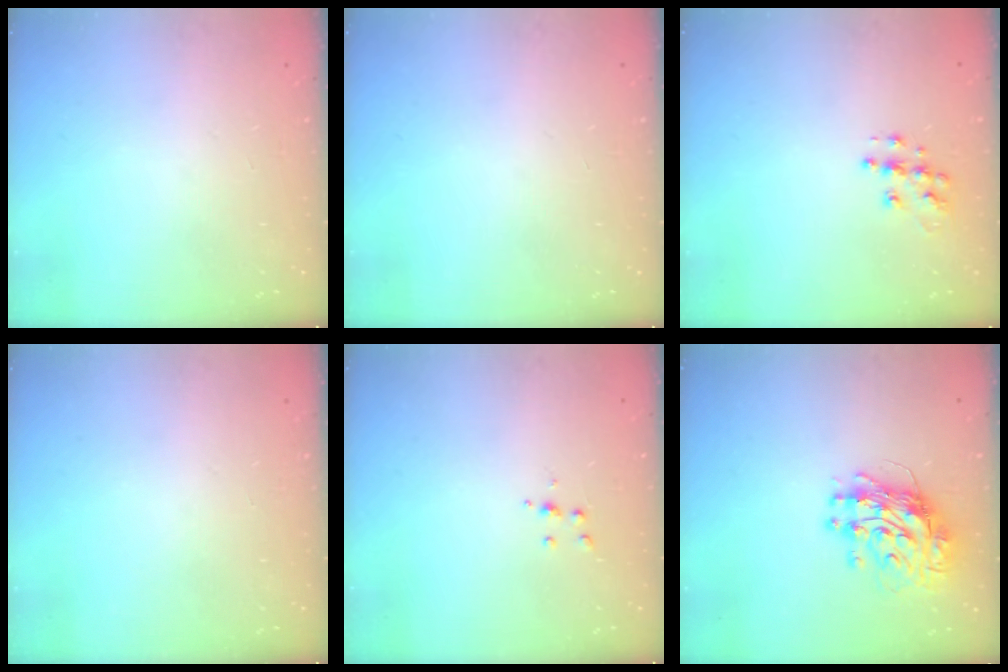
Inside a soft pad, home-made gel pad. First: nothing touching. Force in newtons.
{"total": 0.0}
{"total": 9.2, "press": 9.2, "slide": 0.5}
{"total": 0.0}
{"total": 4.5, "press": 4.5, "slide": 0.6}
{"total": 12.0, "press": 11.9, "slide": 1.2}